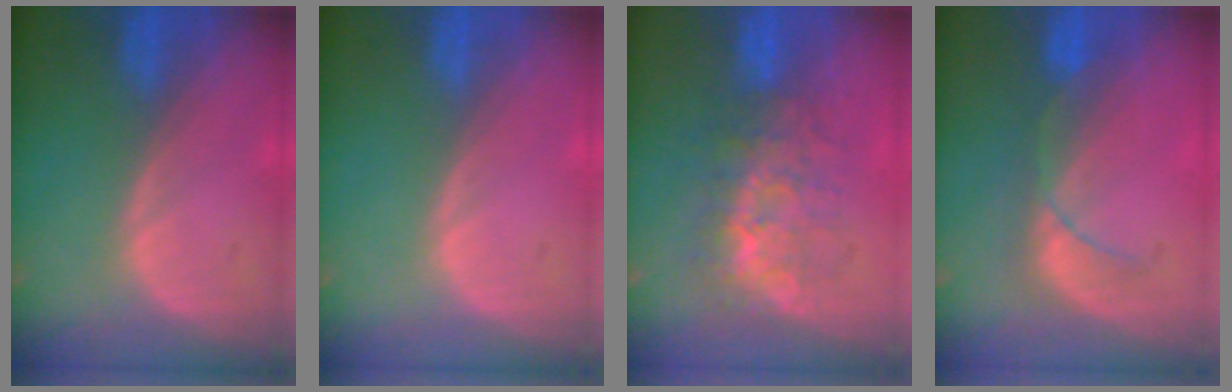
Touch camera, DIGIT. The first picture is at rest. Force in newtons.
{"total": 0.0}
{"total": 8.0, "press": 7.5, "slide": 2.8}
{"total": 4.6, "press": 4.6, "slide": 0.8}